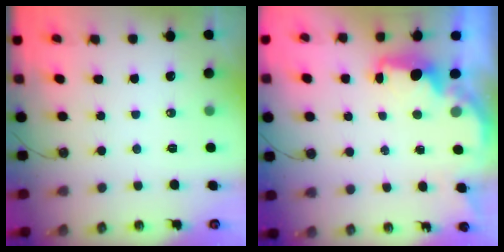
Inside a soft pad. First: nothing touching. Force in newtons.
{"total": 2.7, "press": 2.6, "slide": 0.9}